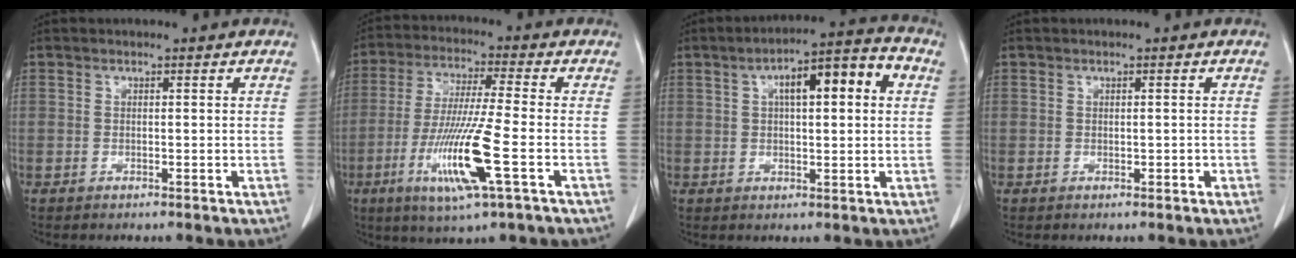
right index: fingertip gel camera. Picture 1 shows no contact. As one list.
[{"total": 13.0, "force": [-4.3, -0.2, 12.2], "torque": [-0.244, -0.023, -0.082]}, {"total": 10.7, "force": [3.0, 2.4, 10.0], "torque": [-0.152, 0.037, 0.044]}, {"total": 0.5, "force": [-0.1, 0.4, 0.3], "torque": [-0.001, 0.004, 0.001]}]